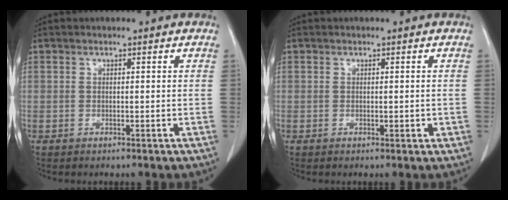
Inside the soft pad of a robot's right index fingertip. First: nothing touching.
{"total": 1.1, "force": [-0.1, 0.6, 0.9], "torque": [-0.008, 0.000, 0.002]}